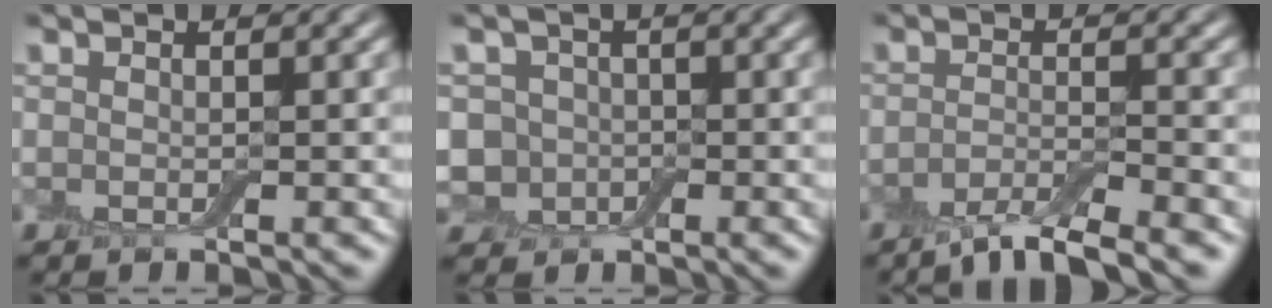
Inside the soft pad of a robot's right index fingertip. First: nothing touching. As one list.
[{"total": 3.2, "force": [-0.7, 2.9, 1.1], "torque": [-0.004, 0.001, -0.022]}, {"total": 3.8, "force": [-2.9, 0.6, 2.5], "torque": [-0.042, -0.002, -0.061]}]